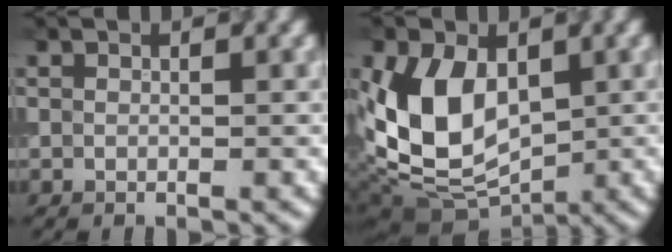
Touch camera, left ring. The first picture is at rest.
{"total": 9.6, "force": [0.6, 6.4, 7.1], "torque": [-0.153, -0.011, 0.009]}